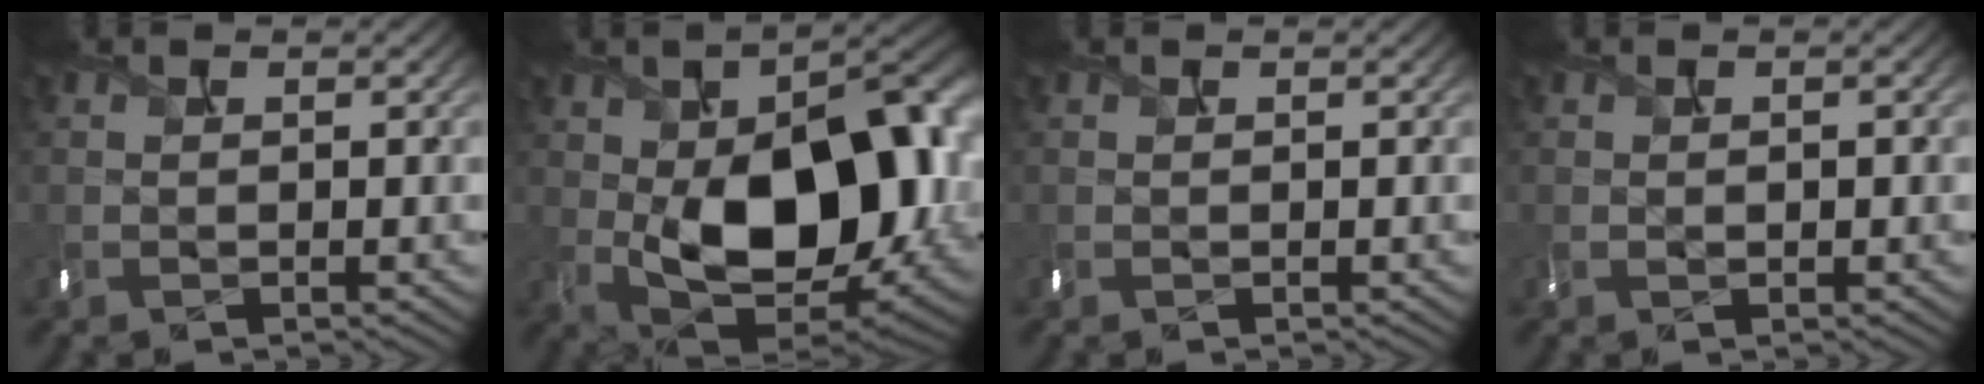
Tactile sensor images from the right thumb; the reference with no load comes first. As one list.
[{"total": 18.9, "force": [-1.1, 11.1, 15.3], "torque": [-0.229, -0.016, -0.014]}, {"total": 0.0}, {"total": 1.3, "force": [0.3, 0.7, 1.0], "torque": [-0.012, -0.005, 0.005]}]